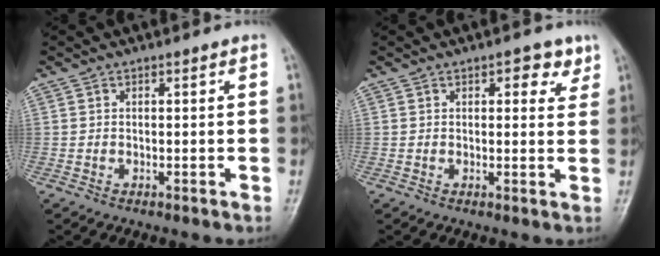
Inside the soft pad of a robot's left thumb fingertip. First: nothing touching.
{"total": 4.1, "force": [2.2, 2.4, 2.5], "torque": [-0.005, -0.007, 0.021]}